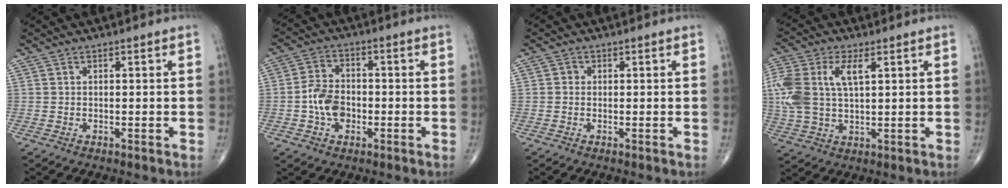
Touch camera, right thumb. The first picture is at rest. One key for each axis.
{"total": 6.0, "fx": -1.7, "fy": 4.6, "fz": 3.4, "tx": -0.047, "ty": 0.023, "tz": -0.040}
{"total": 0.8, "fx": -0.1, "fy": 0.8, "fz": 0.2, "tx": 0.004, "ty": 0.003, "tz": -0.004}
{"total": 14.2, "fx": 3.4, "fy": 7.6, "fz": 11.5, "tx": -0.279, "ty": 0.013, "tz": 0.068}